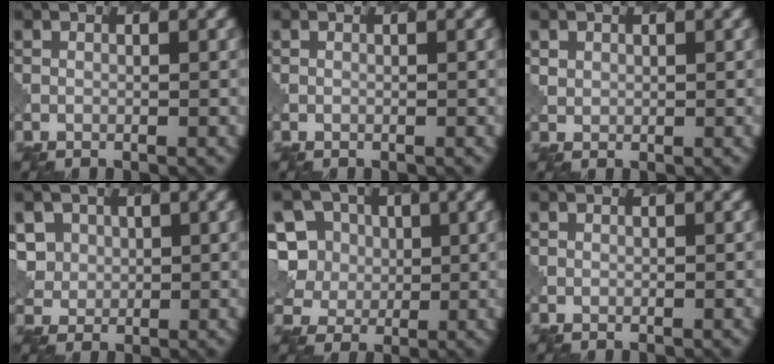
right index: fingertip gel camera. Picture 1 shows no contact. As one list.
[{"total": 0.0}, {"total": 1.3, "force": [0.9, 0.9, -0.2], "torque": [0.003, -0.002, 0.016]}, {"total": 5.4, "force": [2.5, 4.4, 1.9], "torque": [-0.053, 0.011, 0.041]}, {"total": 10.0, "force": [3.1, 8.5, 4.3], "torque": [-0.096, 0.030, 0.035]}, {"total": 0.9, "force": [0.4, 0.8, 0.2], "torque": [0.003, -0.003, 0.006]}]